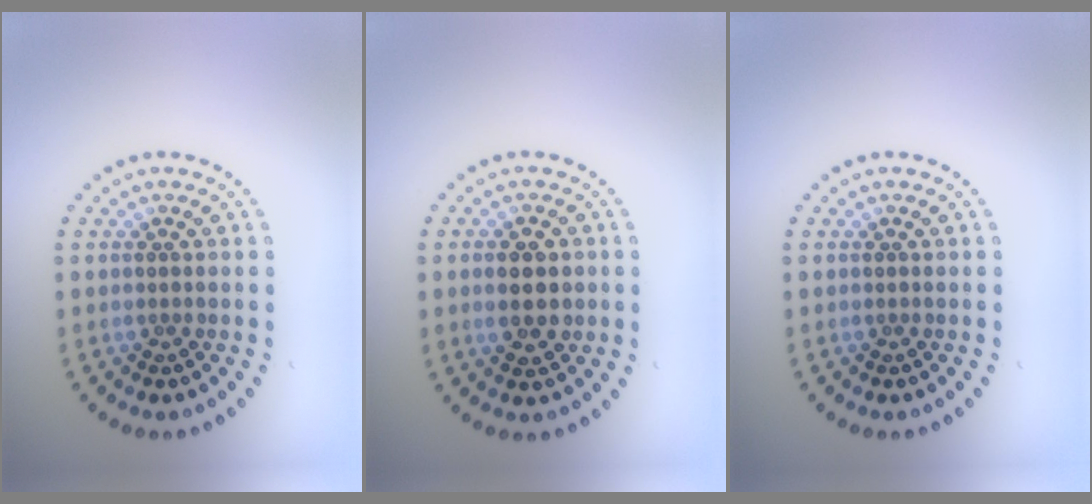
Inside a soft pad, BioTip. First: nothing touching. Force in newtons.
{"total": 3.9, "press": 3.9, "slide": 0.2}
{"total": 0.0}